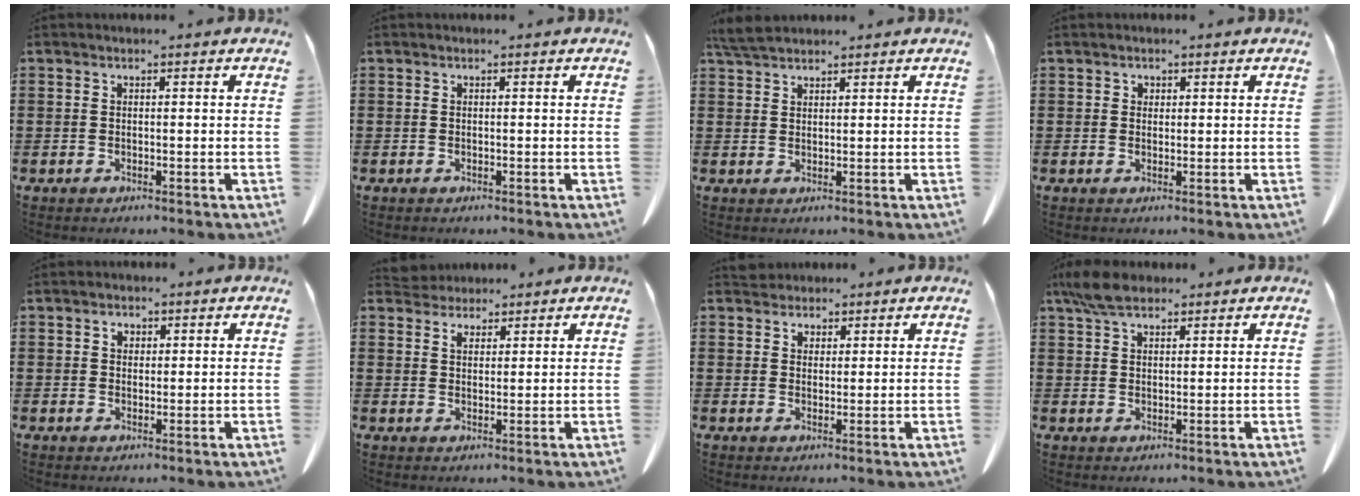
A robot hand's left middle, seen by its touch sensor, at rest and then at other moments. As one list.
[{"total": 0.0}, {"total": 3.6, "force": [3.2, 0.8, 1.5], "torque": [-0.040, -0.002, 0.062]}, {"total": 0.9, "force": [0.7, 0.6, 0.1], "torque": [-0.005, -0.001, 0.015]}, {"total": 1.5, "force": [0.9, 1.0, 0.6], "torque": [-0.007, -0.001, 0.017]}, {"total": 2.7, "force": [2.4, 1.3, 0.1], "torque": [-0.004, -0.003, 0.045]}, {"total": 2.6, "force": [2.2, 1.4, 0.1], "torque": [-0.002, 0.002, 0.043]}, {"total": 5.3, "force": [4.1, 2.0, 2.8], "torque": [-0.067, 0.000, 0.078]}]